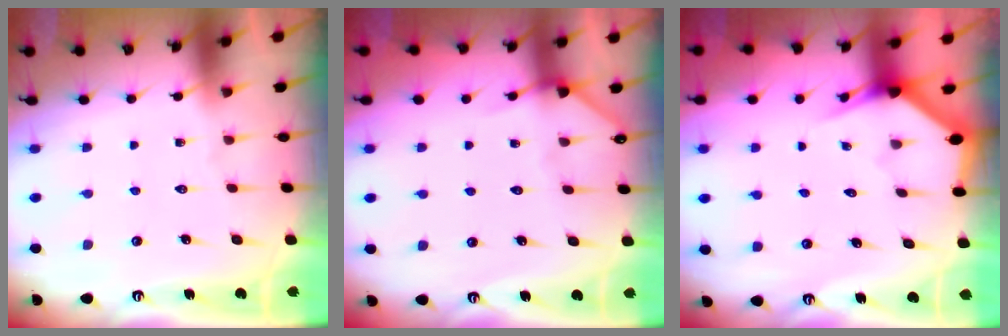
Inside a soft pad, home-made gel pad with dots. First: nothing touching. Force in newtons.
{"total": 3.7, "press": 3.7, "slide": 0.5}
{"total": 2.8, "press": 2.8, "slide": 0.1}